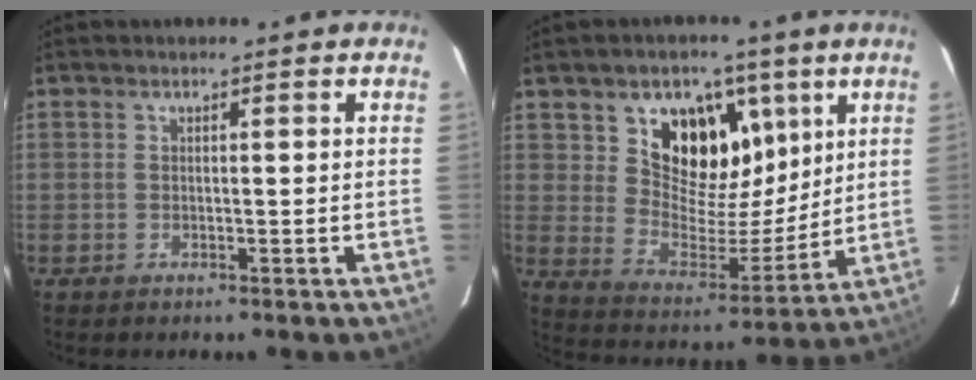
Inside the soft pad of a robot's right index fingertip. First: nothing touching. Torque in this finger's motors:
{"motor_torque": [0.45, 0.22, 0.28, 0.09]}